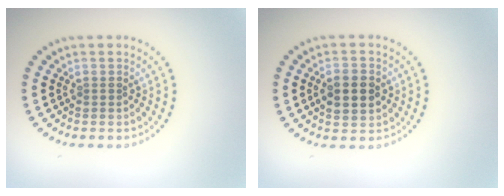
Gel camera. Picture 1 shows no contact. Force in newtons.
{"total": 4.0, "press": 4.0, "slide": 0.2}